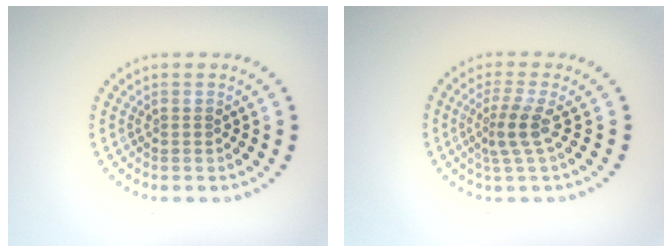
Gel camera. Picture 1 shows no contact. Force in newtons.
{"total": 2.4, "press": 1.7, "slide": 1.7}